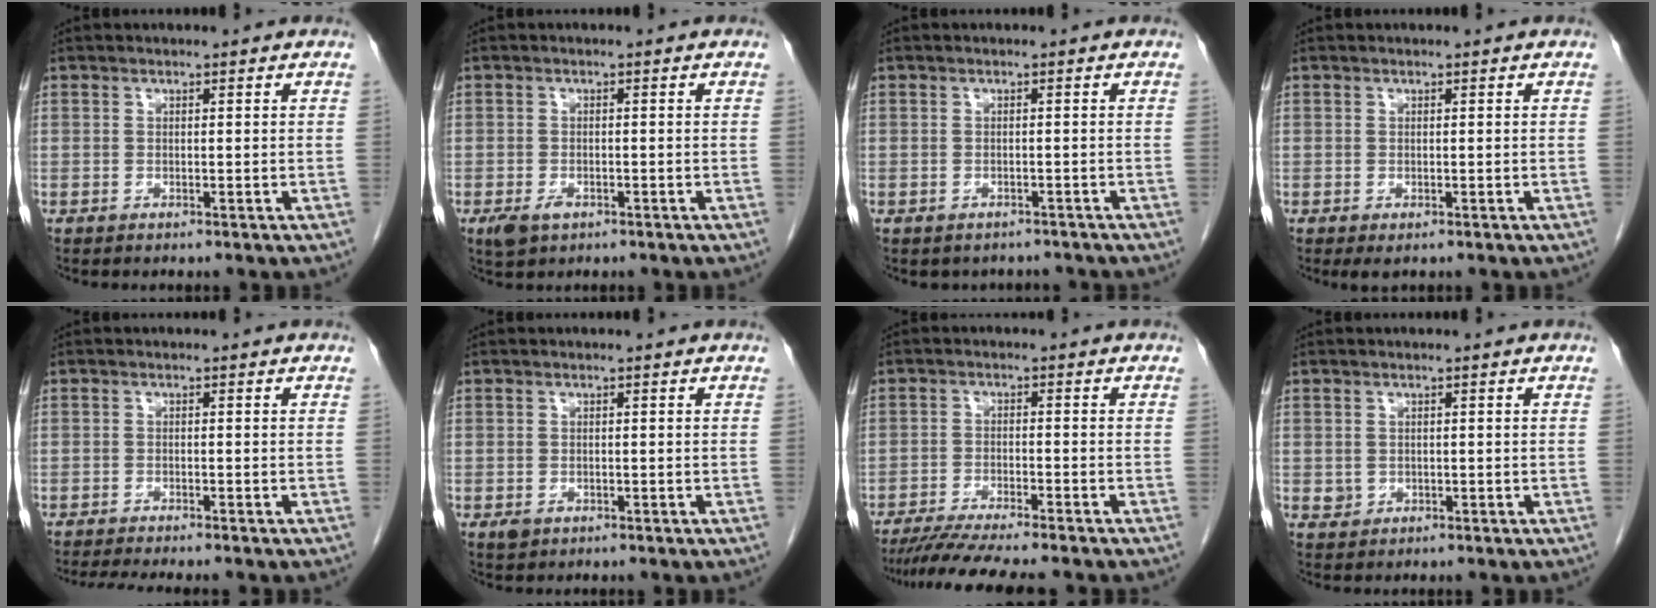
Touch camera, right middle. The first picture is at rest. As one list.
[{"total": 2.5, "force": [-1.4, 1.5, 1.5], "torque": [-0.029, -0.002, -0.015]}, {"total": 3.3, "force": [-2.9, 1.6, 0.2], "torque": [-0.005, 0.005, -0.034]}, {"total": 1.1, "force": [-0.5, 0.6, 0.9], "torque": [-0.009, -0.003, 0.000]}, {"total": 6.6, "force": [-5.8, 0.3, 3.2], "torque": [-0.043, -0.015, -0.088]}, {"total": 1.3, "force": [-0.6, 0.9, 0.6], "torque": [-0.010, 0.002, -0.002]}, {"total": 10.7, "force": [-9.3, -0.1, 5.3], "torque": [-0.074, -0.025, -0.145]}, {"total": 1.3, "force": [-0.1, 1.2, 0.4], "torque": [-0.007, 0.002, 0.004]}]